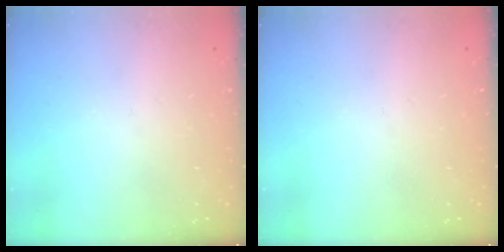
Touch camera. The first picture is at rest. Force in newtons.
{"total": 0.0}